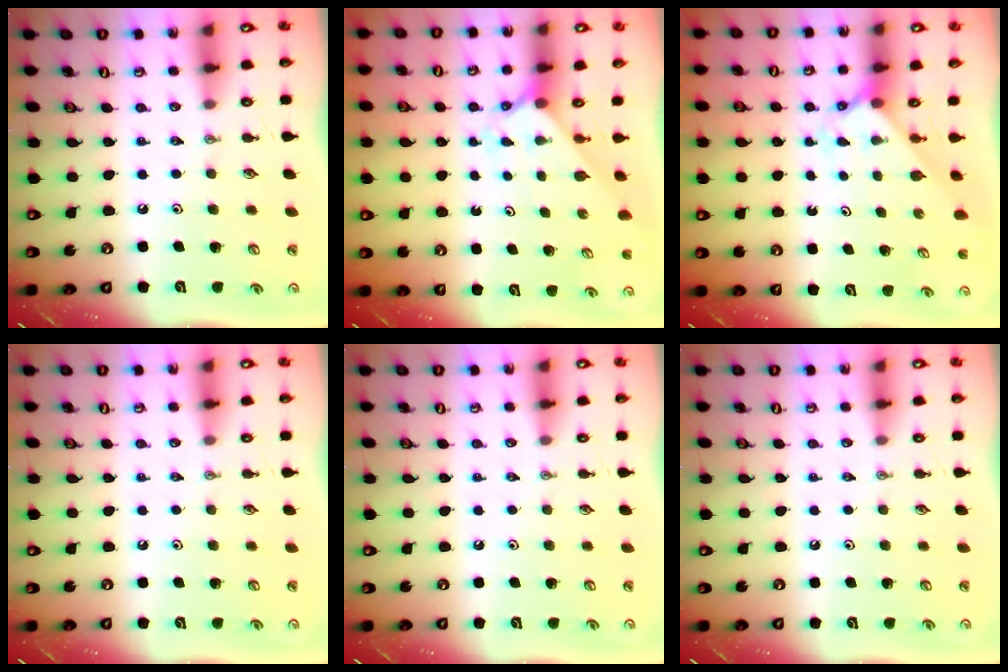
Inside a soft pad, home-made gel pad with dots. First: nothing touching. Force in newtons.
{"total": 2.1, "press": 2.1, "slide": 0.2}
{"total": 2.3, "press": 2.3, "slide": 0.1}
{"total": 0.0}
{"total": 0.0}
{"total": 0.0}